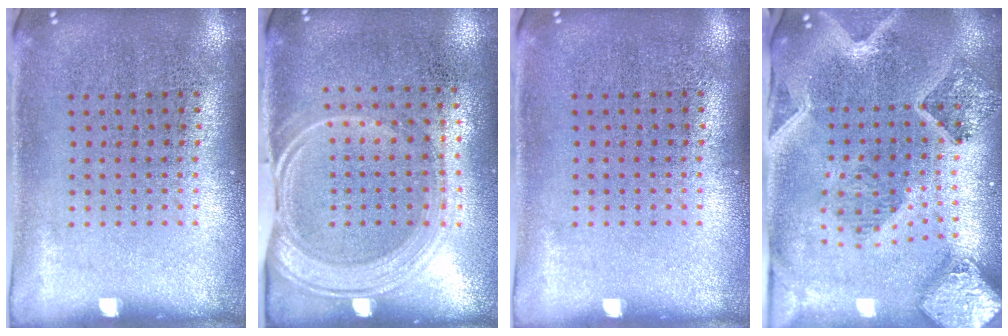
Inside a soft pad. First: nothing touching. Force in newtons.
{"total": 1.6, "press": 1.4, "slide": 0.9}
{"total": 0.0}
{"total": 2.6, "press": 2.4, "slide": 1.1}